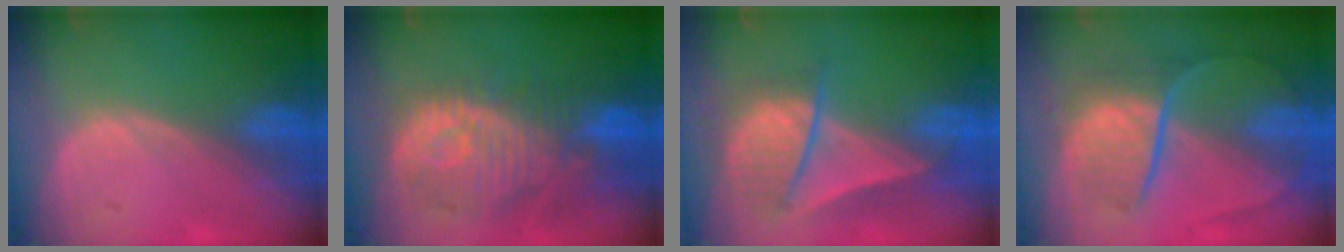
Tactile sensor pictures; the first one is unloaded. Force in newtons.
{"total": 12.1, "press": 10.9, "slide": 5.3}
{"total": 7.8, "press": 7.3, "slide": 2.7}
{"total": 8.9, "press": 7.5, "slide": 4.7}